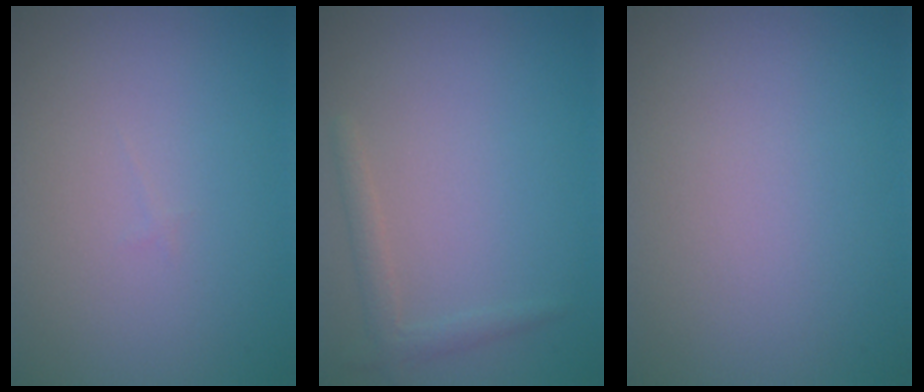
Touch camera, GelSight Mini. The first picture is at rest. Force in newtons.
{"total": 1.5, "press": 1.5, "slide": 0.1}
{"total": 0.0}